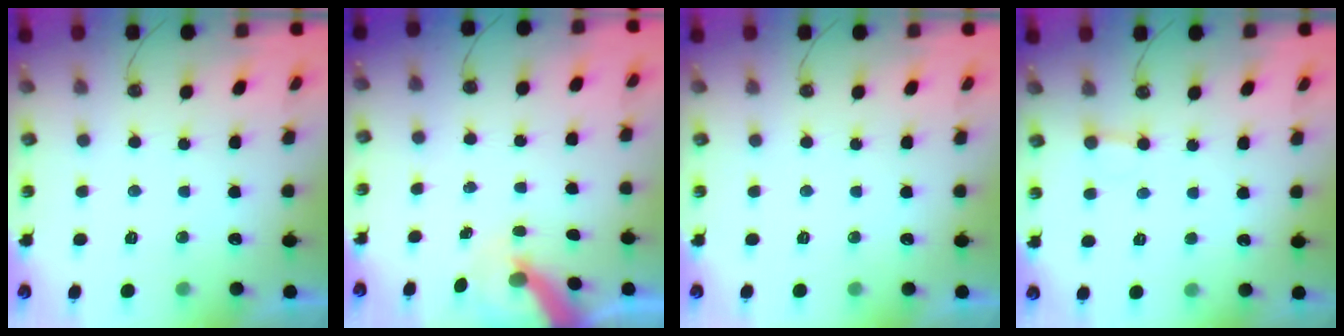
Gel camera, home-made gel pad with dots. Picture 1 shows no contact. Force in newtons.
{"total": 6.1, "press": 6.0, "slide": 0.5}
{"total": 0.0}
{"total": 2.5, "press": 2.5, "slide": 0.1}